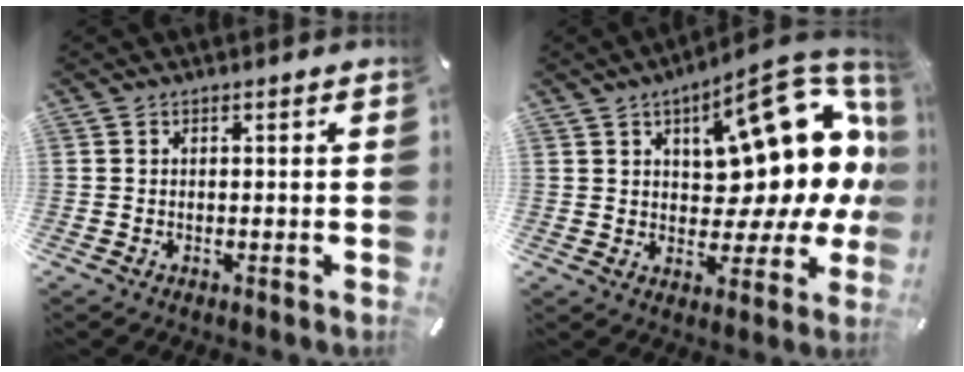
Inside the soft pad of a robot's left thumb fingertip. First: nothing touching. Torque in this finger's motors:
{"motor_torque": [2.48, 2.53, 1.58, -1.19, 0.12]}